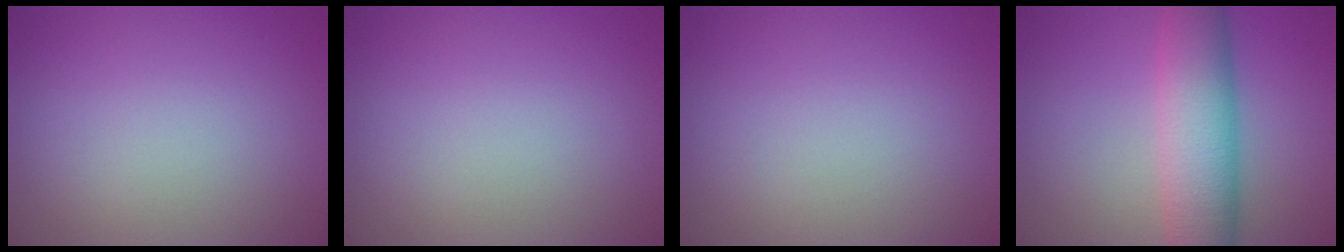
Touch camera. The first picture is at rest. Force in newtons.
{"total": 0.0}
{"total": 0.0}
{"total": 7.9, "press": 7.9, "slide": 0.2}